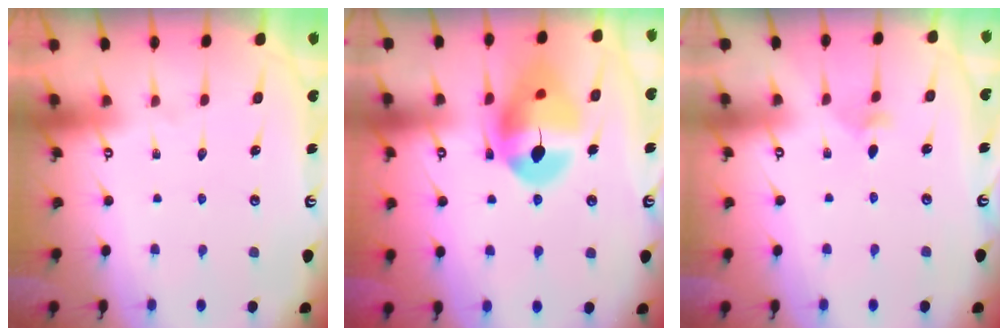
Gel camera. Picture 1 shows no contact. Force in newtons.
{"total": 14.9, "press": 14.8, "slide": 1.8}
{"total": 3.0, "press": 2.9, "slide": 0.9}